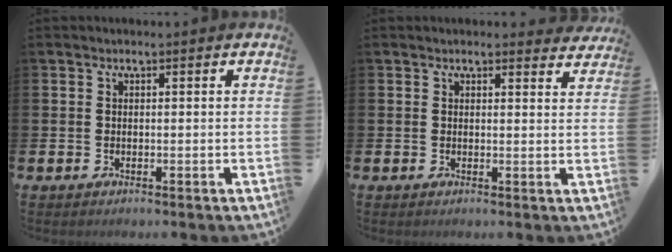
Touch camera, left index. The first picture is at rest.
{"total": 1.8, "force": [1.8, 0.3, 0.0], "torque": [0.011, -0.008, 0.030]}